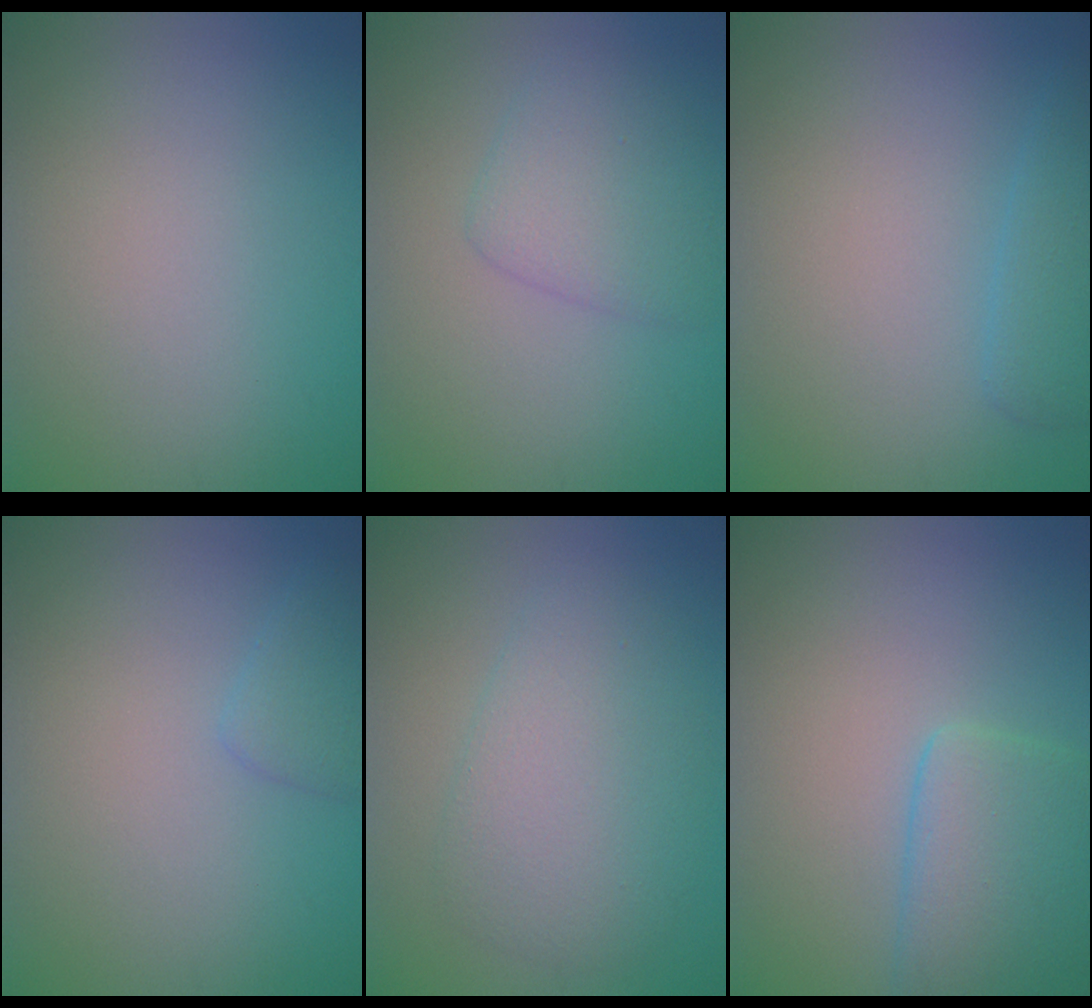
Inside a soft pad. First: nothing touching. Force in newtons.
{"total": 3.0, "press": 3.0, "slide": 0.2}
{"total": 2.2, "press": 2.2, "slide": 0.0}
{"total": 1.6, "press": 1.6, "slide": 0.1}
{"total": 4.6, "press": 4.6, "slide": 0.0}
{"total": 4.6, "press": 4.6, "slide": 0.5}